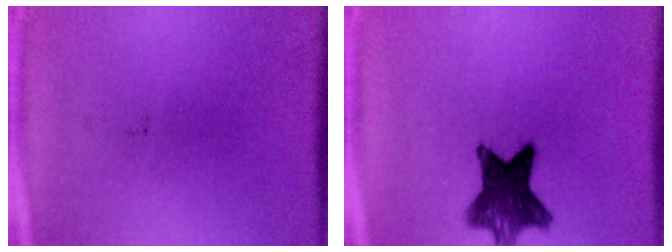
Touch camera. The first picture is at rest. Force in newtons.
{"total": 9.5}